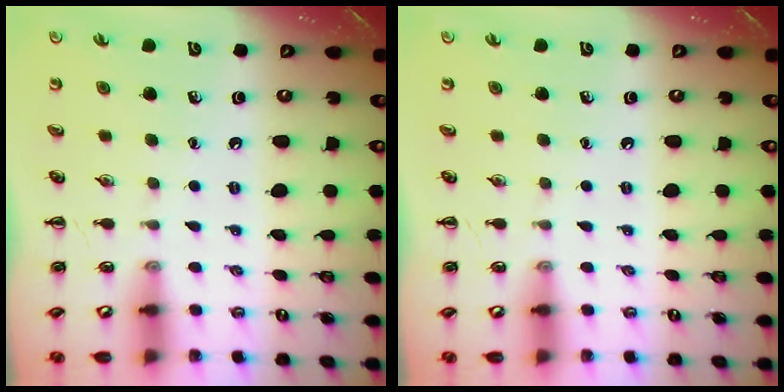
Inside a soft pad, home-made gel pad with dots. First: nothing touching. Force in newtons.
{"total": 0.0}